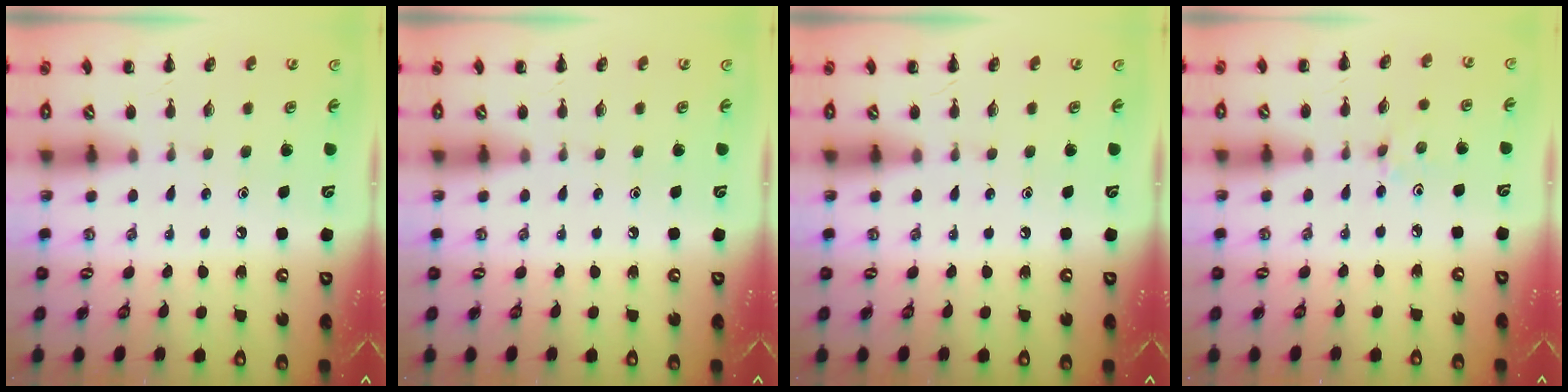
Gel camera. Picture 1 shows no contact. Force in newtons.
{"total": 0.0}
{"total": 0.0}
{"total": 1.9, "press": 1.8, "slide": 0.7}